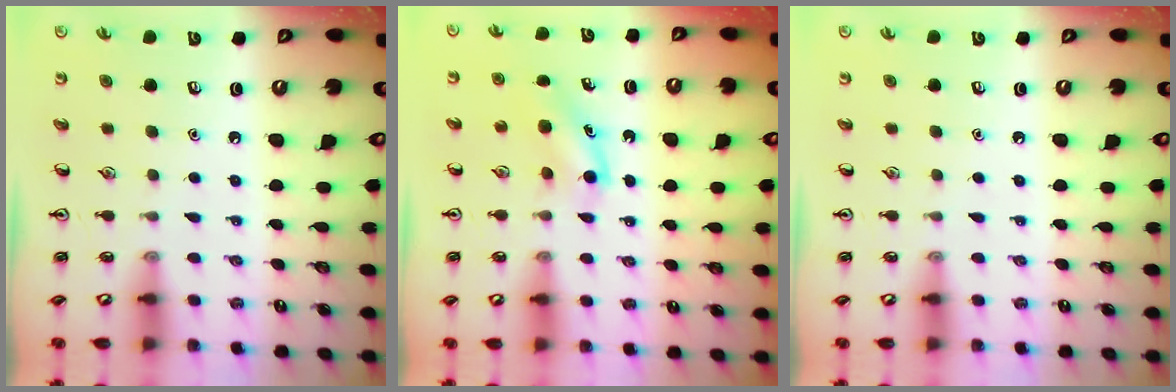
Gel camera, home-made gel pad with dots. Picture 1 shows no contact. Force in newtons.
{"total": 5.2, "press": 5.0, "slide": 1.4}
{"total": 0.0}